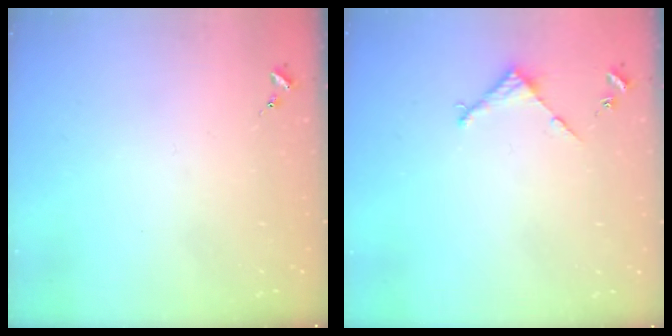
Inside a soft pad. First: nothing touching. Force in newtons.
{"total": 2.9, "press": 2.8, "slide": 0.2}